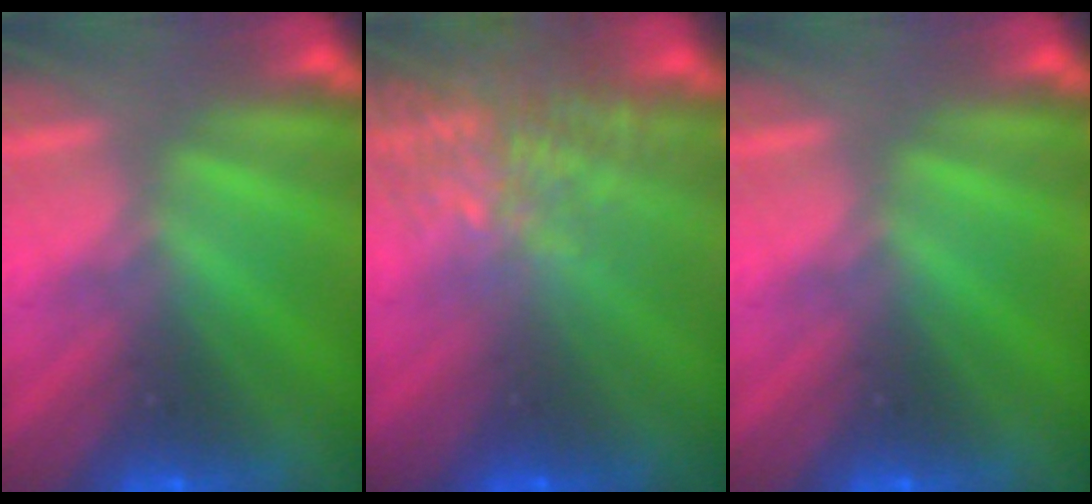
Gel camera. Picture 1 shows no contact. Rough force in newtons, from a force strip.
{"total": 7.1}
{"total": 0.0}